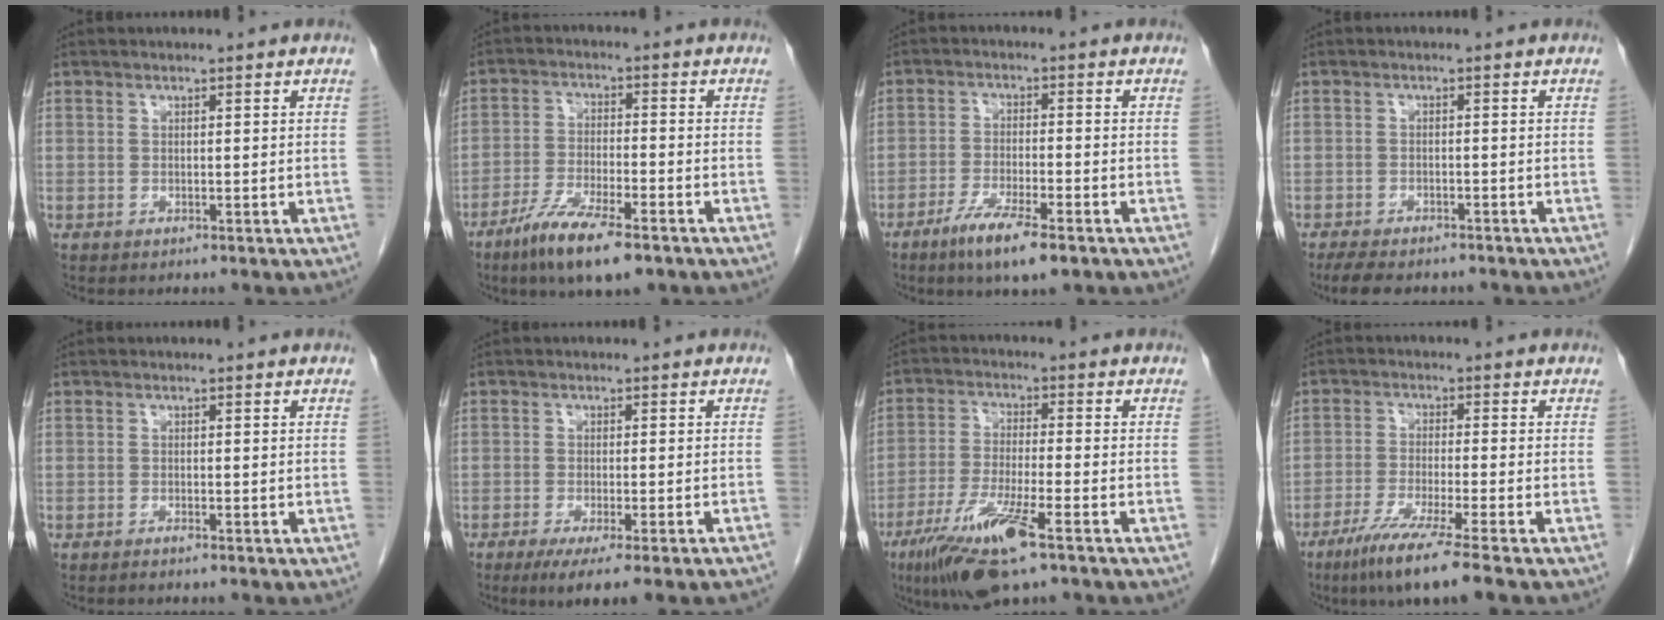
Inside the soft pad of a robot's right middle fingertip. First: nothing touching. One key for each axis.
{"total": 10.0, "fx": -6.6, "fy": 1.6, "fz": 7.3, "tx": -0.140, "ty": -0.021, "tz": -0.114}
{"total": 7.5, "fx": -4.8, "fy": 0.8, "fz": 5.7, "tx": -0.110, "ty": -0.016, "tz": -0.083}
{"total": 8.4, "fx": -7.0, "fy": 2.7, "fz": 3.6, "tx": -0.057, "ty": -0.008, "tz": -0.099}
{"total": 0.7, "fx": -0.6, "fy": -0.1, "fz": 0.4, "tx": -0.010, "ty": 0.000, "tz": -0.011}
{"total": 8.3, "fx": -6.2, "fy": -0.1, "fz": 5.5, "tx": -0.068, "ty": -0.021, "tz": -0.092}
{"total": 11.5, "fx": -6.6, "fy": 1.1, "fz": 9.4, "tx": -0.189, "ty": -0.027, "tz": -0.118}
{"total": 9.0, "fx": -6.4, "fy": -1.3, "fz": 6.3, "tx": -0.112, "ty": -0.031, "tz": -0.114}